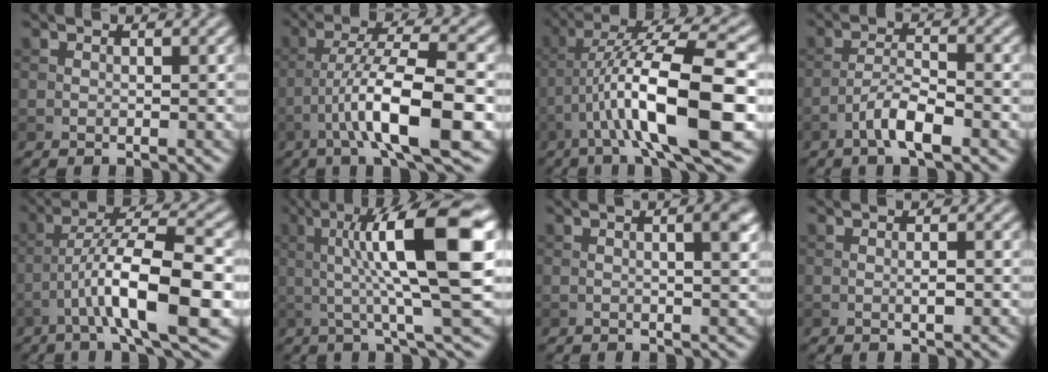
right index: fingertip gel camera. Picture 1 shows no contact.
{"total": 9.5, "force": [-3.8, 1.8, 8.5], "torque": [-0.139, 0.016, -0.066]}
{"total": 11.3, "force": [-3.4, 2.3, 10.6], "torque": [-0.183, 0.022, -0.057]}
{"total": 3.8, "force": [-2.2, 0.8, 3.0], "torque": [-0.057, 0.010, -0.047]}
{"total": 9.5, "force": [-3.3, 2.0, 8.7], "torque": [-0.142, 0.018, -0.060]}
{"total": 11.5, "force": [1.7, 2.2, 11.2], "torque": [-0.165, 0.010, 0.028]}
{"total": 3.4, "force": [0.7, 1.1, 3.1], "torque": [-0.024, 0.010, 0.000]}
{"total": 1.0, "force": [-0.1, 0.1, 1.0], "torque": [-0.018, -0.001, -0.002]}